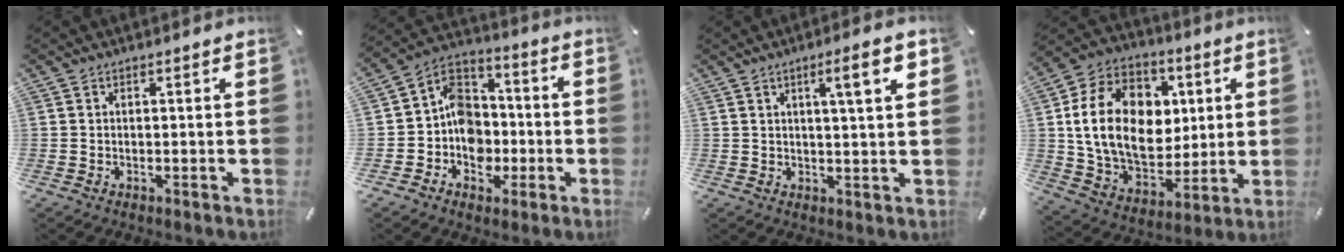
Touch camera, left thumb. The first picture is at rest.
{"total": 10.2, "force": [-3.1, 9.4, 2.7], "torque": [-0.053, 0.018, -0.054]}
{"total": 8.0, "force": [3.5, 1.2, 7.1], "torque": [-0.111, -0.006, 0.050]}
{"total": 20.0, "force": [2.8, 15.5, 12.3], "torque": [-0.243, 0.000, 0.057]}